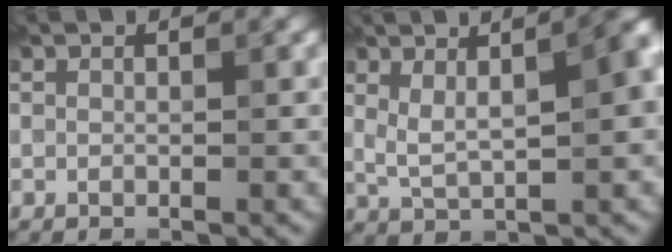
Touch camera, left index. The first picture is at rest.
{"total": 6.9, "force": [1.6, 2.4, 6.3], "torque": [-0.107, 0.004, 0.029]}